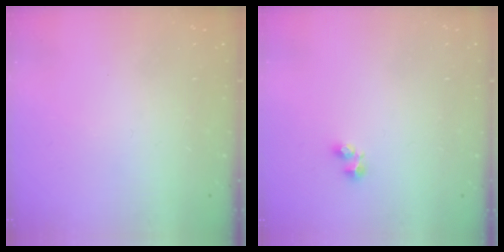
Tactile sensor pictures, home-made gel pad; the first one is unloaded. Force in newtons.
{"total": 1.9, "press": 1.8, "slide": 0.5}